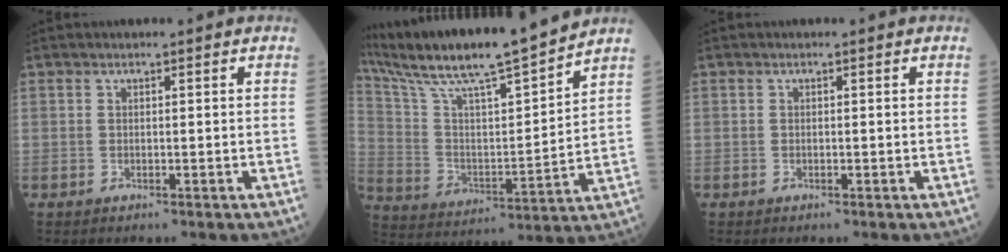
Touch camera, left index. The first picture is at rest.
{"total": 20.3, "force": [17.5, 0.4, 10.2], "torque": [-0.189, 0.008, 0.301]}
{"total": 0.0}